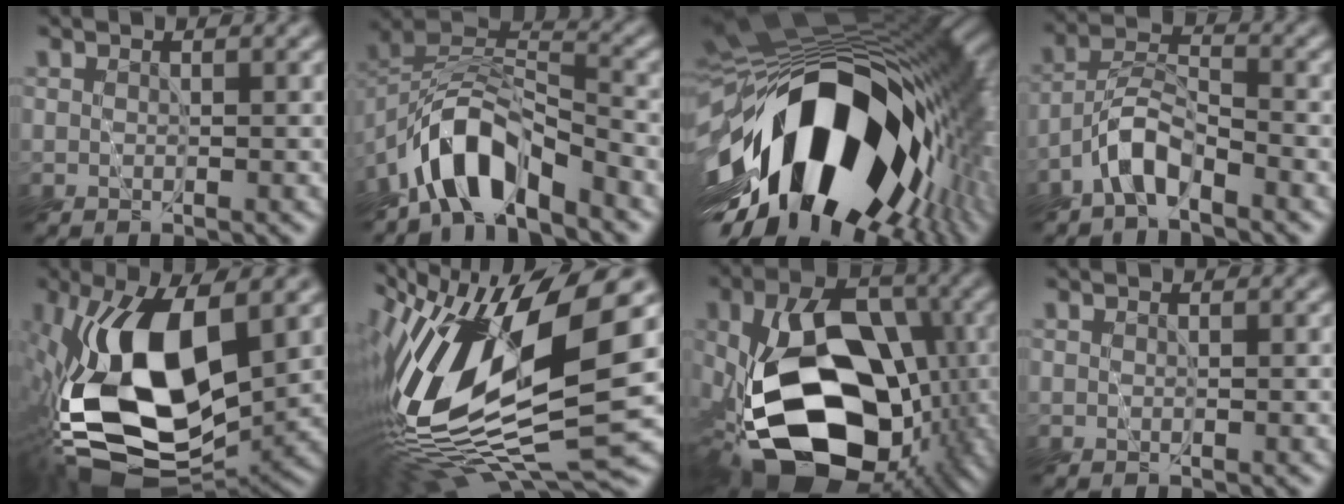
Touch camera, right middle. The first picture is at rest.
{"total": 7.8, "force": [-5.7, 2.9, 4.5], "torque": [-0.068, 0.008, -0.112]}
{"total": 18.9, "force": [-4.7, 10.2, 15.2], "torque": [-0.258, -0.022, -0.077]}
{"total": 4.3, "force": [-3.3, 1.3, 2.4], "torque": [-0.041, 0.011, -0.073]}
{"total": 14.7, "force": [0.2, 7.3, 12.7], "torque": [-0.249, -0.020, 0.002]}
{"total": 15.6, "force": [1.0, 4.9, 14.8], "torque": [-0.289, 0.012, 0.017]}
{"total": 16.8, "force": [-4.8, 10.7, 12.1], "torque": [-0.215, -0.028, -0.082]}
{"total": 0.0}